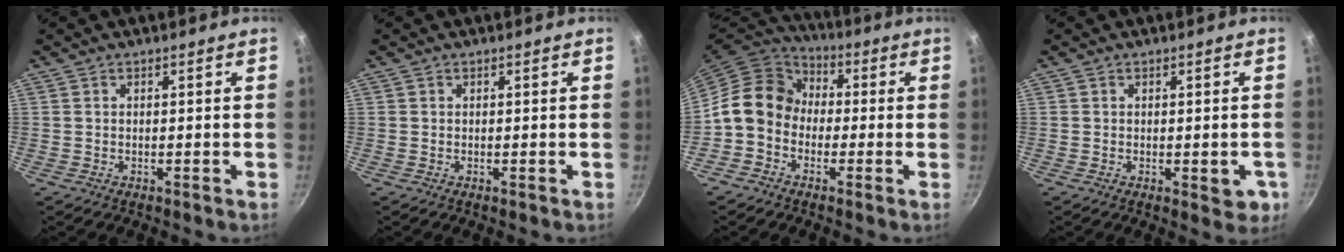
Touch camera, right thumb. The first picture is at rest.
{"total": 0.0}
{"total": 11.2, "force": [-1.1, 9.4, 6.1], "torque": [-0.071, 0.035, -0.045]}
{"total": 4.2, "force": [-1.0, 2.1, 3.4], "torque": [-0.027, -0.002, -0.012]}